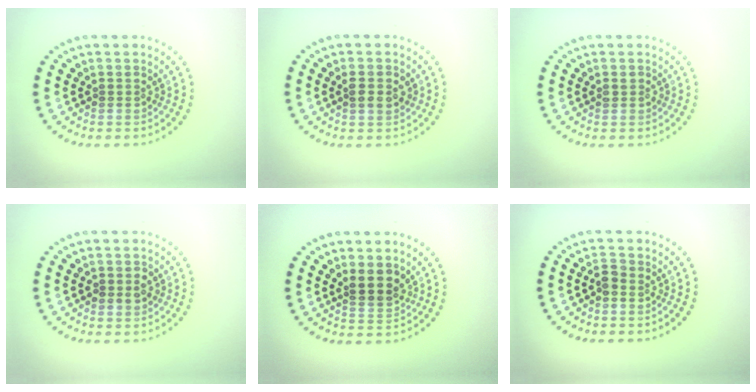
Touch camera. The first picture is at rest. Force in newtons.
{"total": 1.9, "press": 1.9, "slide": 0.3}
{"total": 0.8, "press": 0.7, "slide": 0.3}
{"total": 1.5, "press": 1.4, "slide": 0.3}
{"total": 2.6, "press": 2.3, "slide": 1.2}
{"total": 1.0, "press": 1.0, "slide": 0.3}